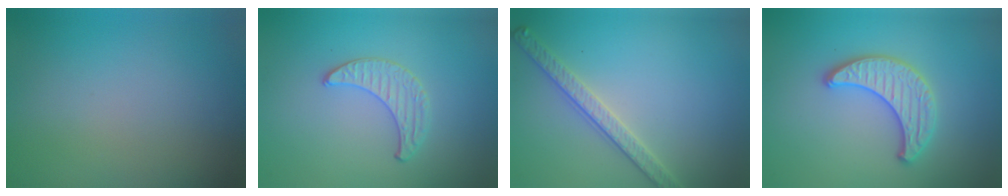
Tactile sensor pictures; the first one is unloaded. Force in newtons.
{"total": 1.3, "press": 1.3, "slide": 0.2}
{"total": 2.8, "press": 2.7, "slide": 0.7}
{"total": 3.2, "press": 3.2, "slide": 0.4}